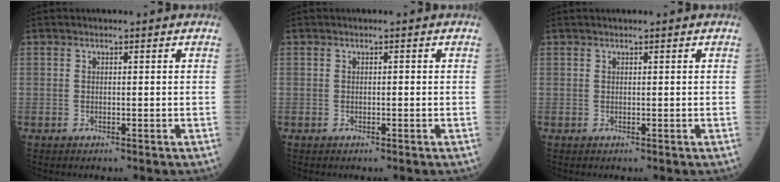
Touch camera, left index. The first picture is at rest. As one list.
[{"total": 0.0}, {"total": 0.8, "force": [0.6, -0.2, 0.4], "torque": [-0.008, 0.010, 0.017]}]